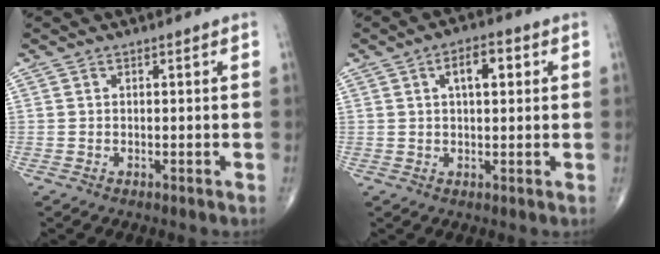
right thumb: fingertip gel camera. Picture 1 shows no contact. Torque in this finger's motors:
{"motor_torque": [0.13, 2.27, 0.71, 0.19, 0.22]}